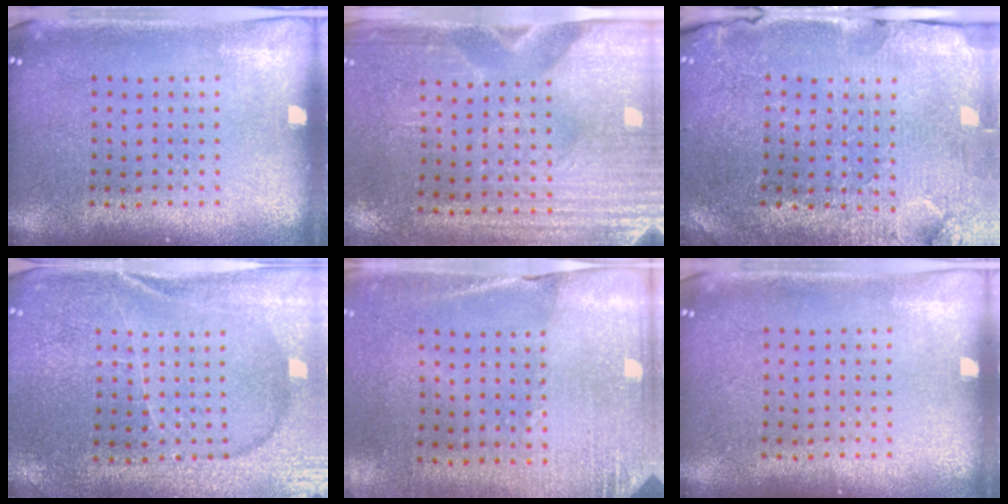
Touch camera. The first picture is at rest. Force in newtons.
{"total": 3.0, "press": 2.7, "slide": 1.4}
{"total": 3.8, "press": 3.7, "slide": 0.8}
{"total": 1.8, "press": 1.8, "slide": 0.2}
{"total": 2.6, "press": 2.4, "slide": 1.0}
{"total": 0.0}